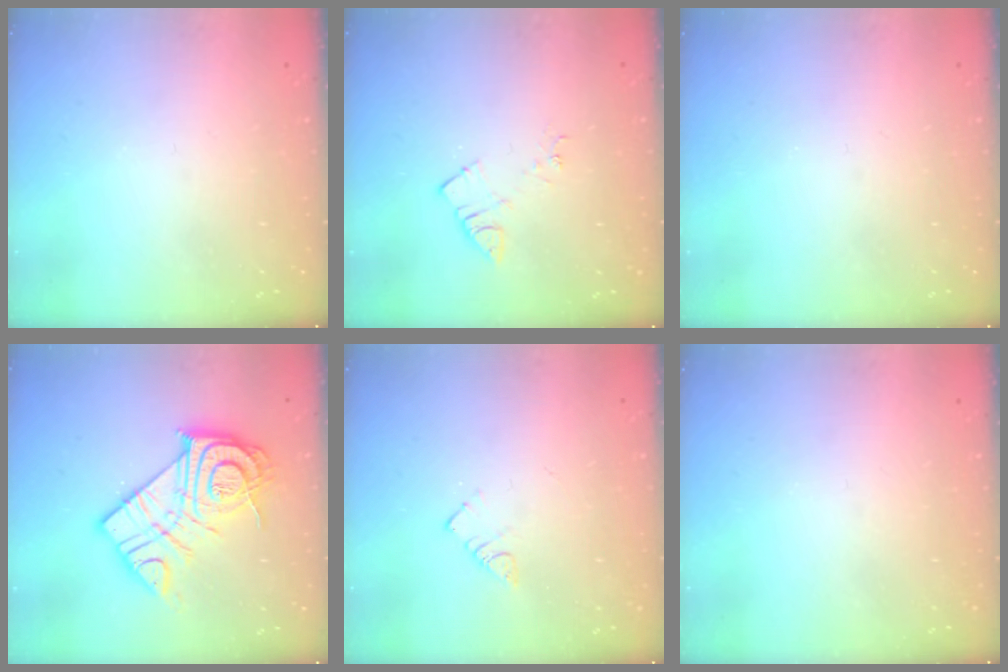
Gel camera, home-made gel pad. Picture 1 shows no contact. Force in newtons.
{"total": 5.5, "press": 5.5, "slide": 0.5}
{"total": 0.0}
{"total": 19.5, "press": 19.4, "slide": 1.8}
{"total": 3.8, "press": 3.8, "slide": 0.2}
{"total": 0.0}